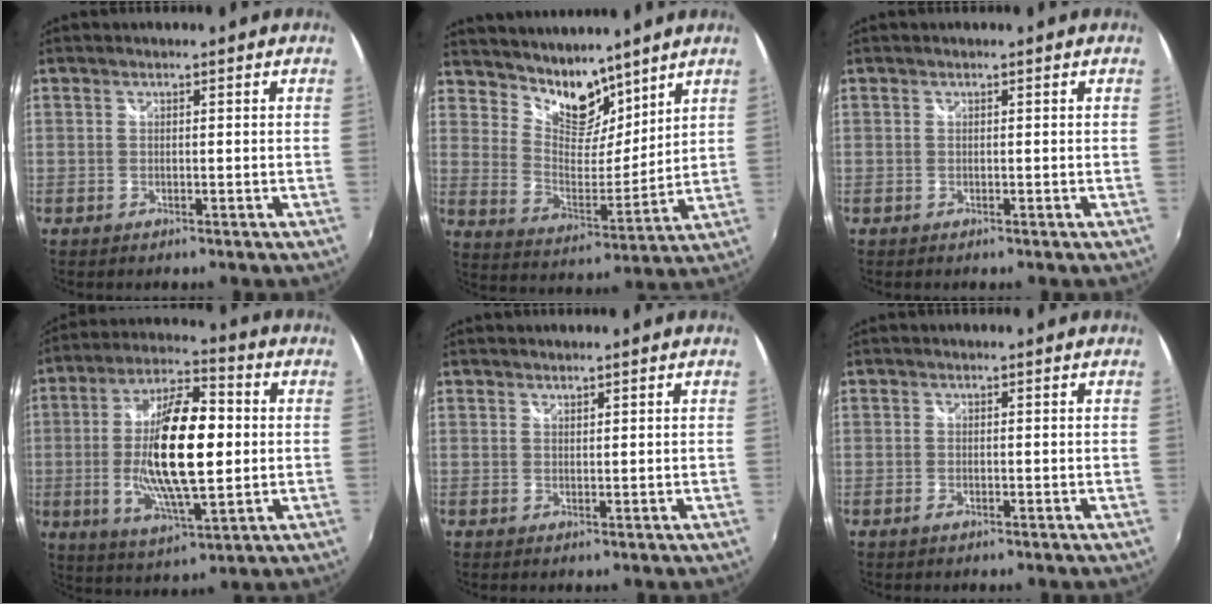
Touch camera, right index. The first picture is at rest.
{"total": 11.1, "force": [9.1, 5.0, 4.0], "torque": [-0.070, -0.003, 0.167]}
{"total": 0.0}
{"total": 18.0, "force": [-0.4, 5.9, 17.0], "torque": [-0.323, 0.001, -0.008]}
{"total": 0.7, "force": [0.7, 0.2, 0.1], "torque": [0.000, 0.000, 0.013]}
{"total": 0.8, "force": [-0.4, 0.3, 0.6], "torque": [-0.012, -0.002, -0.008]}